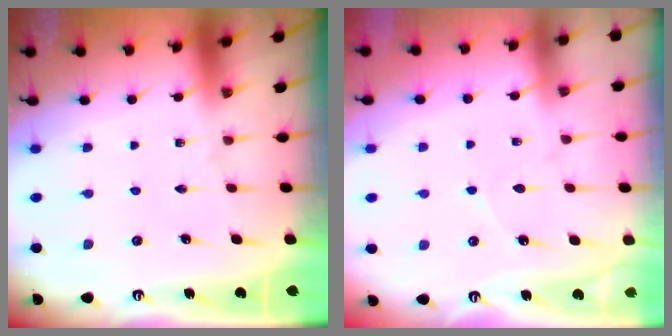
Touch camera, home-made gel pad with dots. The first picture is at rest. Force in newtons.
{"total": 5.1, "press": 5.0, "slide": 0.6}